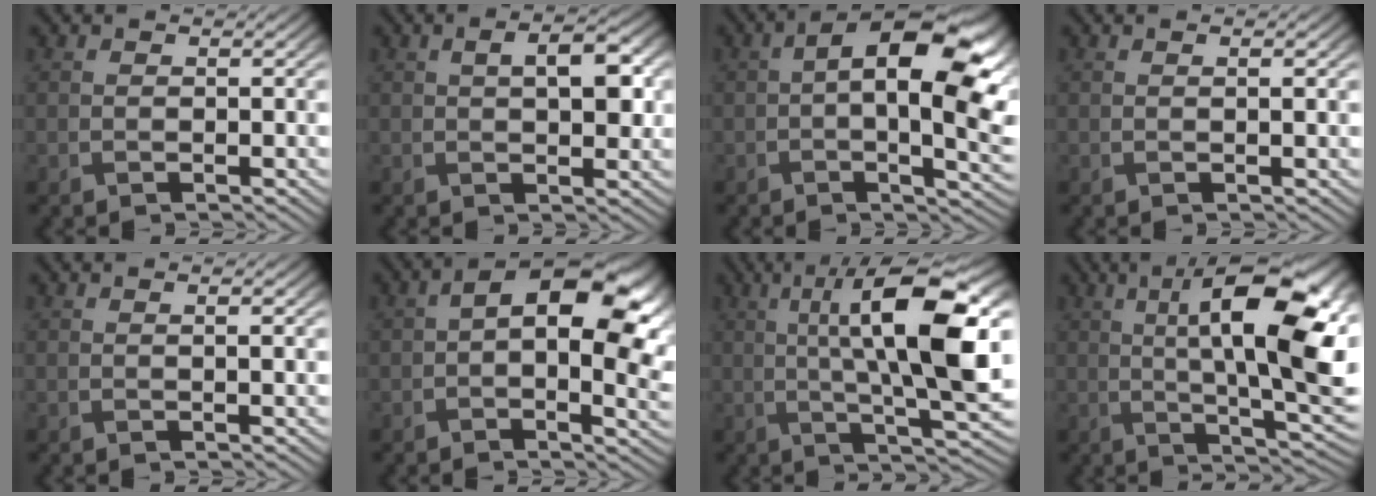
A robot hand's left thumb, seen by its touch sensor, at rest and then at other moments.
{"total": 5.5, "force": [1.3, 2.5, 4.8], "torque": [-0.078, 0.005, 0.020]}
{"total": 14.0, "force": [2.4, 6.2, 12.3], "torque": [-0.195, -0.013, 0.049]}
{"total": 0.9, "force": [0.3, 0.1, 0.8], "torque": [-0.016, 0.004, 0.004]}
{"total": 1.2, "force": [0.3, 0.1, 1.1], "torque": [-0.022, 0.004, 0.004]}
{"total": 14.6, "force": [3.0, 7.9, 12.0], "torque": [-0.184, -0.016, 0.059]}
{"total": 15.4, "force": [2.4, 4.2, 14.7], "torque": [-0.234, 0.005, 0.044]}
{"total": 16.2, "force": [3.4, 5.0, 15.0], "torque": [-0.230, 0.010, 0.056]}